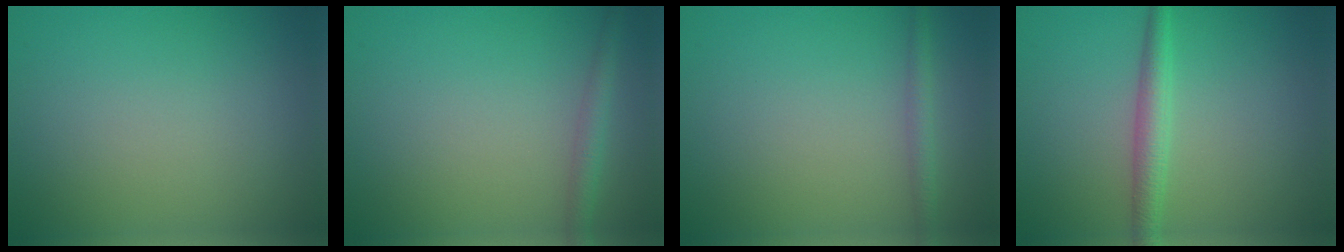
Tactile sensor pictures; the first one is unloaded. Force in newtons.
{"total": 1.8, "press": 1.8, "slide": 0.1}
{"total": 1.4, "press": 1.4, "slide": 0.1}
{"total": 2.4, "press": 2.4, "slide": 0.0}